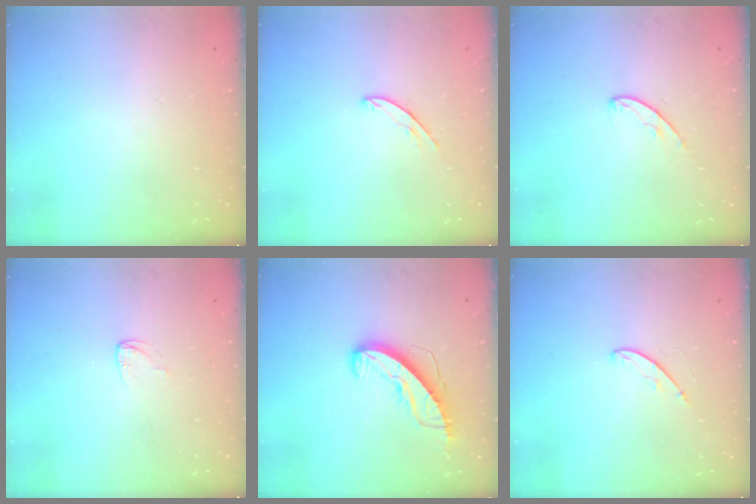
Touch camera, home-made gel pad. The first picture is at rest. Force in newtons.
{"total": 4.2, "press": 4.2, "slide": 0.2}
{"total": 5.0, "press": 5.0, "slide": 0.5}
{"total": 3.6, "press": 3.6, "slide": 0.2}
{"total": 9.4, "press": 9.4, "slide": 0.3}
{"total": 4.1, "press": 4.0, "slide": 0.4}